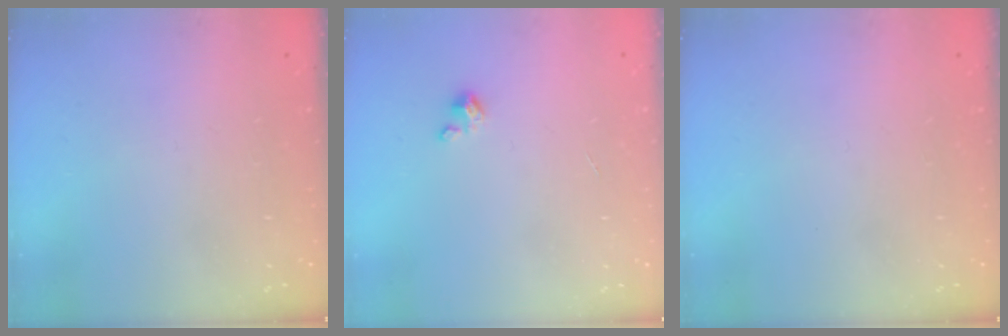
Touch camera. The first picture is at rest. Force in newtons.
{"total": 2.0, "press": 1.9, "slide": 0.3}
{"total": 0.0}